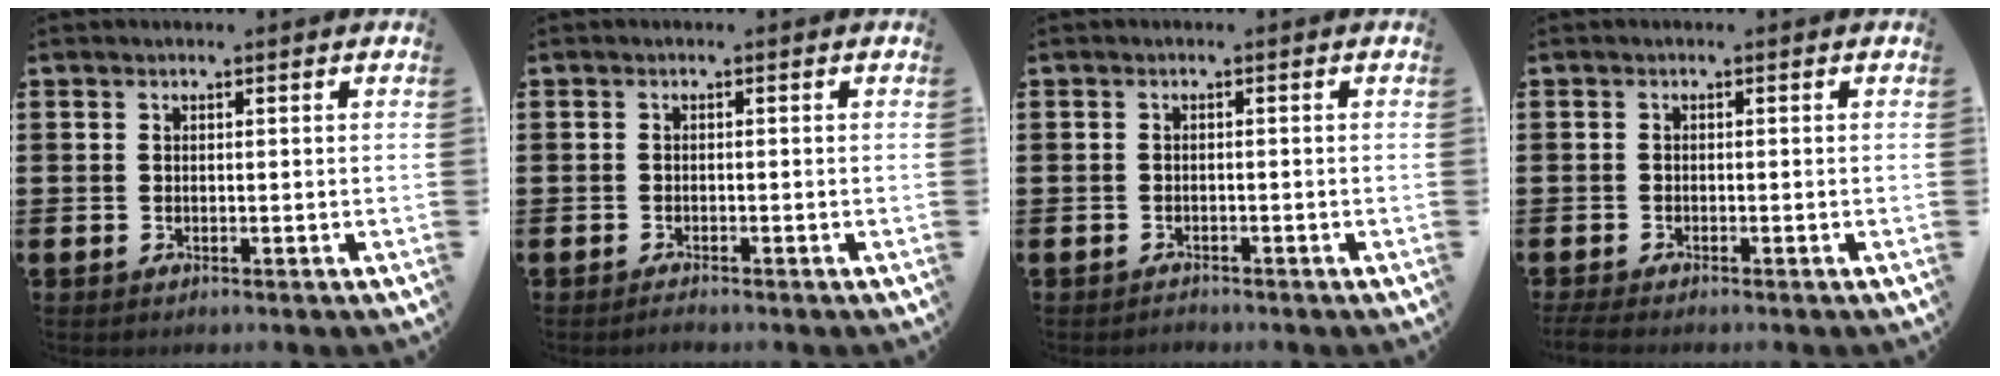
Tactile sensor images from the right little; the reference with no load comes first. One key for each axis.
{"total": 0.7, "fx": -0.6, "fy": 0.1, "fz": 0.3, "tx": 0.001, "ty": -0.007, "tz": -0.013}
{"total": 0.7, "fx": -0.7, "fy": 0.1, "fz": -0.1, "tx": -0.001, "ty": -0.001, "tz": -0.015}
{"total": 1.0, "fx": -0.8, "fy": 0.1, "fz": 0.6, "tx": -0.010, "ty": -0.003, "tz": -0.016}